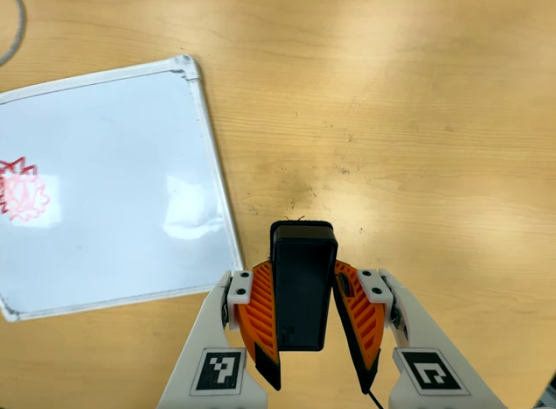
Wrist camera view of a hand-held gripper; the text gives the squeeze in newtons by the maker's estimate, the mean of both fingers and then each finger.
{"total": 5.2, "left": 4.7, "right": 5.7}